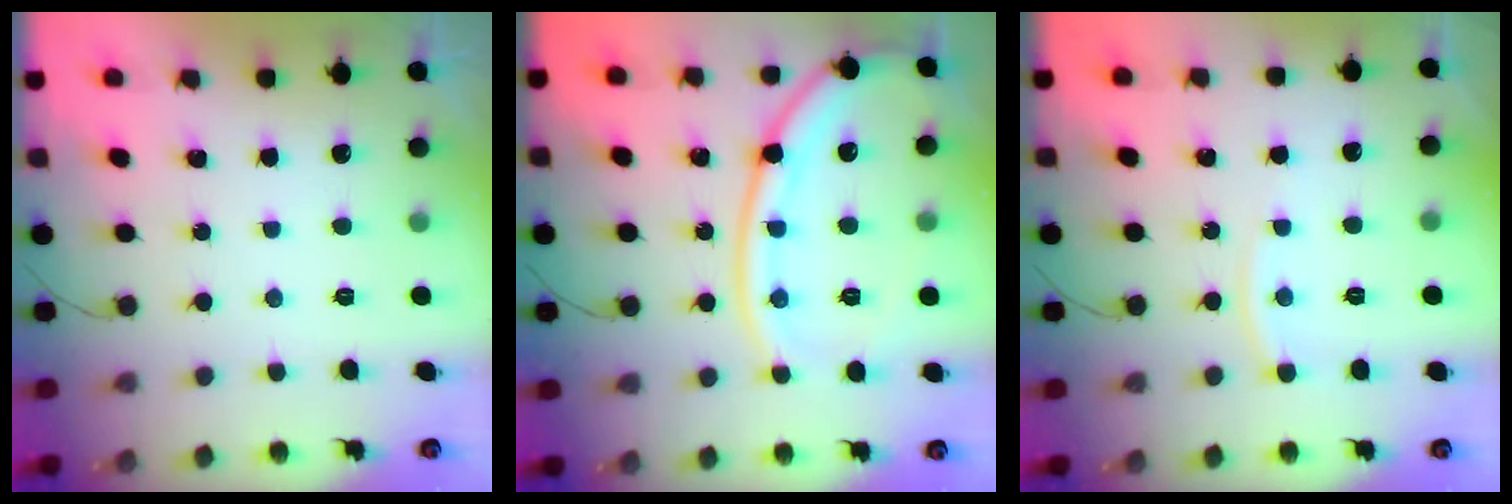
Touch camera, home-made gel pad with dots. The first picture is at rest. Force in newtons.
{"total": 18.4, "press": 18.3, "slide": 2.0}
{"total": 4.2, "press": 4.1, "slide": 0.4}